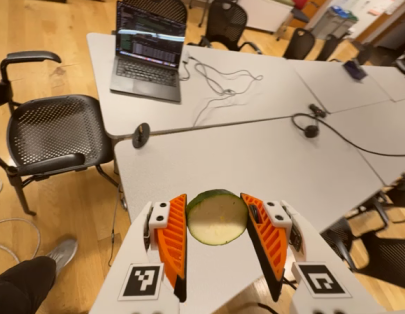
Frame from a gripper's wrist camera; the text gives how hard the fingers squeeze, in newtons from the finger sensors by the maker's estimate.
{"total": 8.2, "left": 7.9, "right": 8.5}